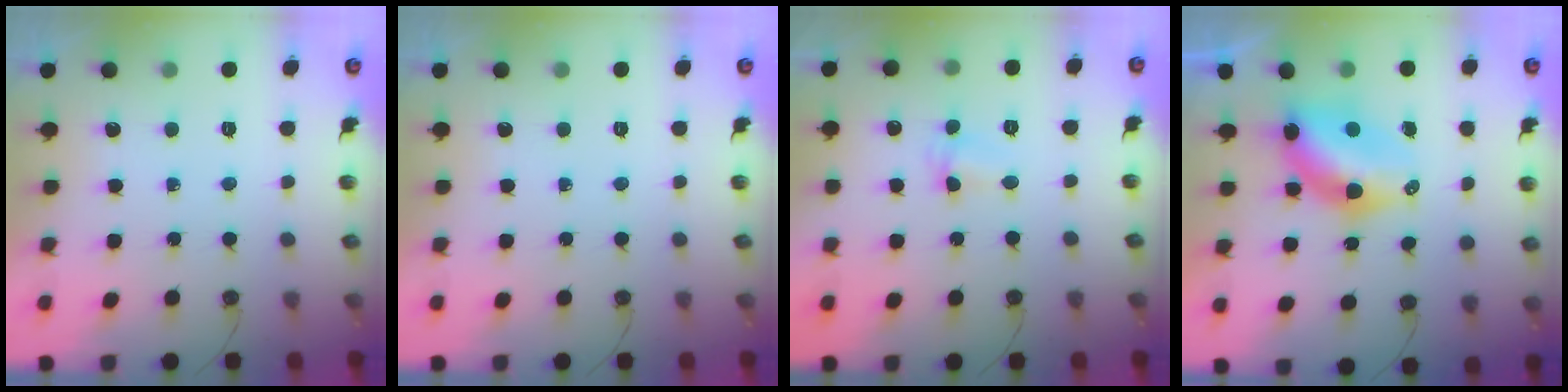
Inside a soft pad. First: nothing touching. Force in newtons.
{"total": 0.0}
{"total": 2.1, "press": 2.0, "slide": 0.5}
{"total": 8.8, "press": 8.8, "slide": 0.6}